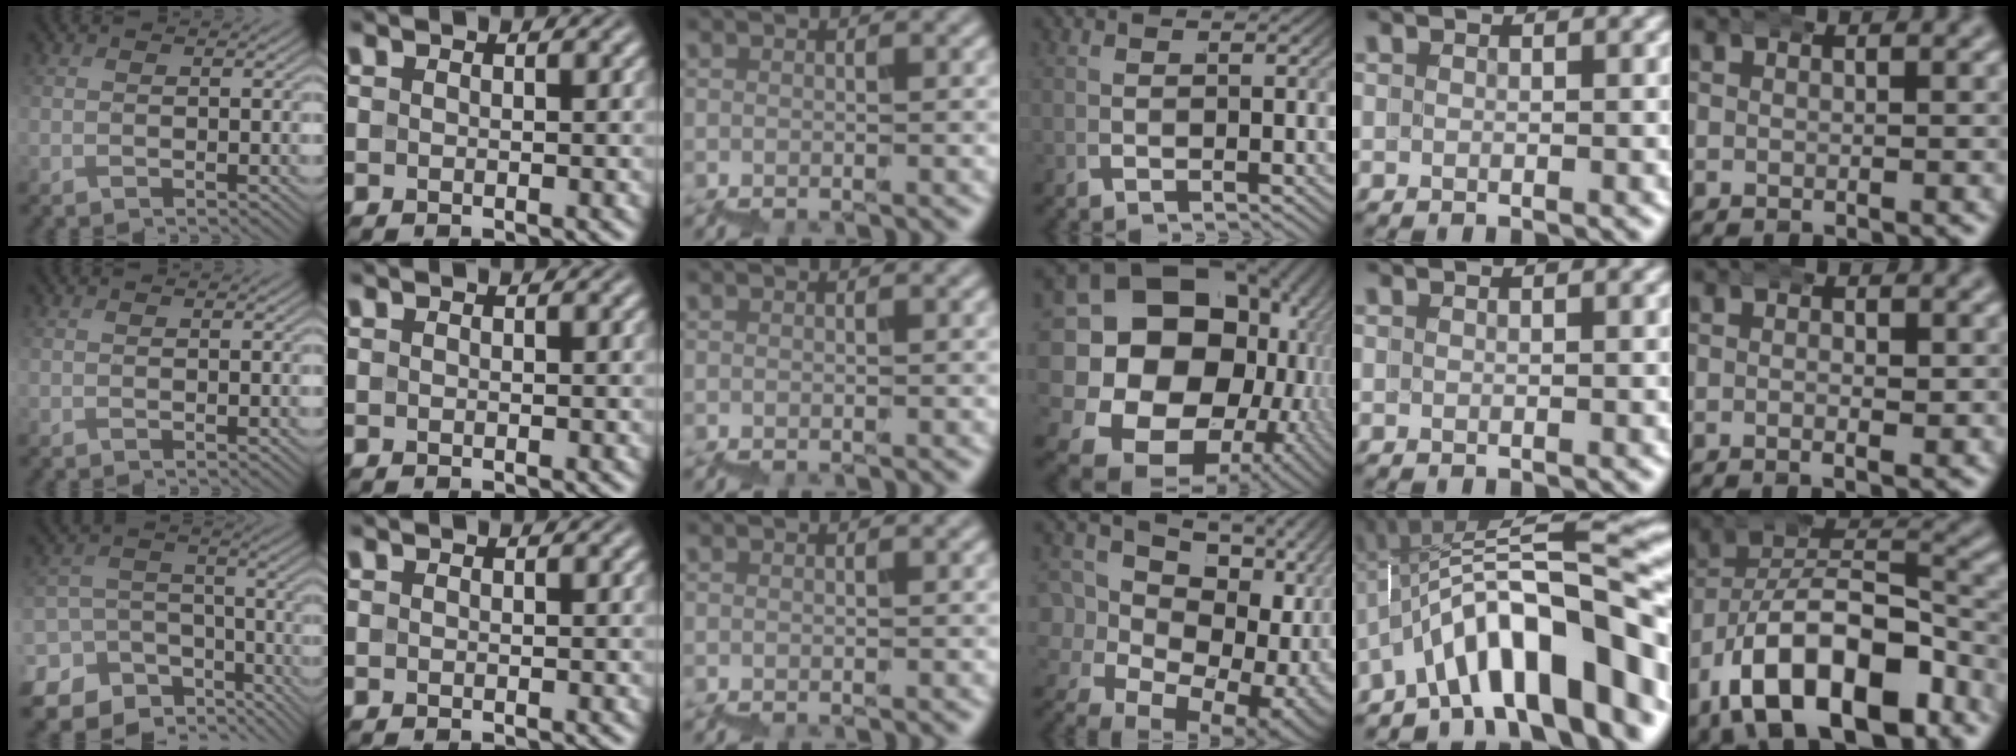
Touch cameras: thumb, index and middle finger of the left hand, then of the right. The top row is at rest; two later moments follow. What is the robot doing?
{"motion": "wrap", "object": "bubble wrap"}